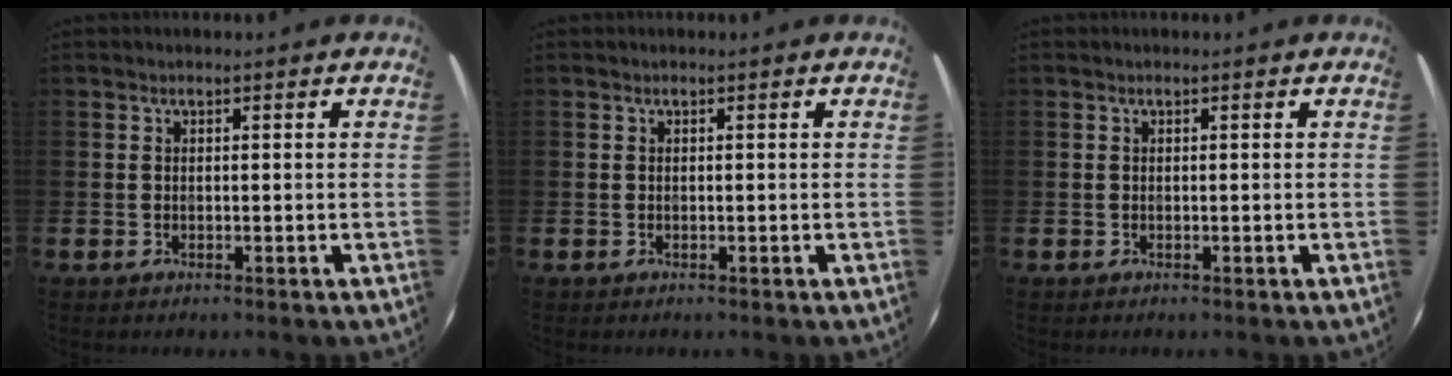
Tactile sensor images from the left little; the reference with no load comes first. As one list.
[{"total": 0.0}, {"total": 0.0}]